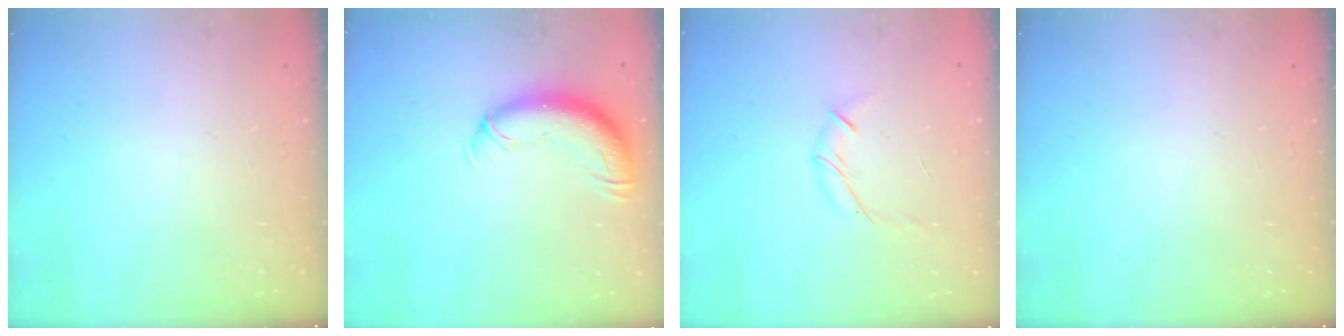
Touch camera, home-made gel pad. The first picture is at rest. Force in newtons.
{"total": 12.2, "press": 11.8, "slide": 3.0}
{"total": 6.7, "press": 6.5, "slide": 1.6}
{"total": 0.0}